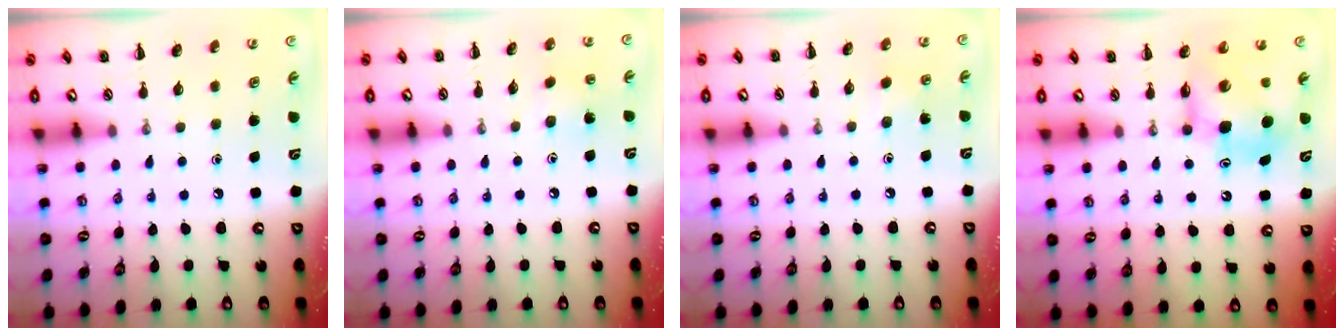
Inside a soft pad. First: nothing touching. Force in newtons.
{"total": 7.1, "press": 7.0, "slide": 1.2}
{"total": 5.7, "press": 5.4, "slide": 1.6}
{"total": 9.1, "press": 9.0, "slide": 1.6}